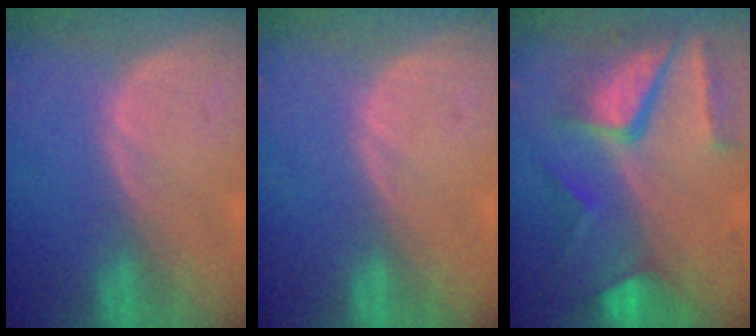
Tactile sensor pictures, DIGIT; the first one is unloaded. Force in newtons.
{"total": 0.0}
{"total": 10.6, "press": 8.8, "slide": 5.9}